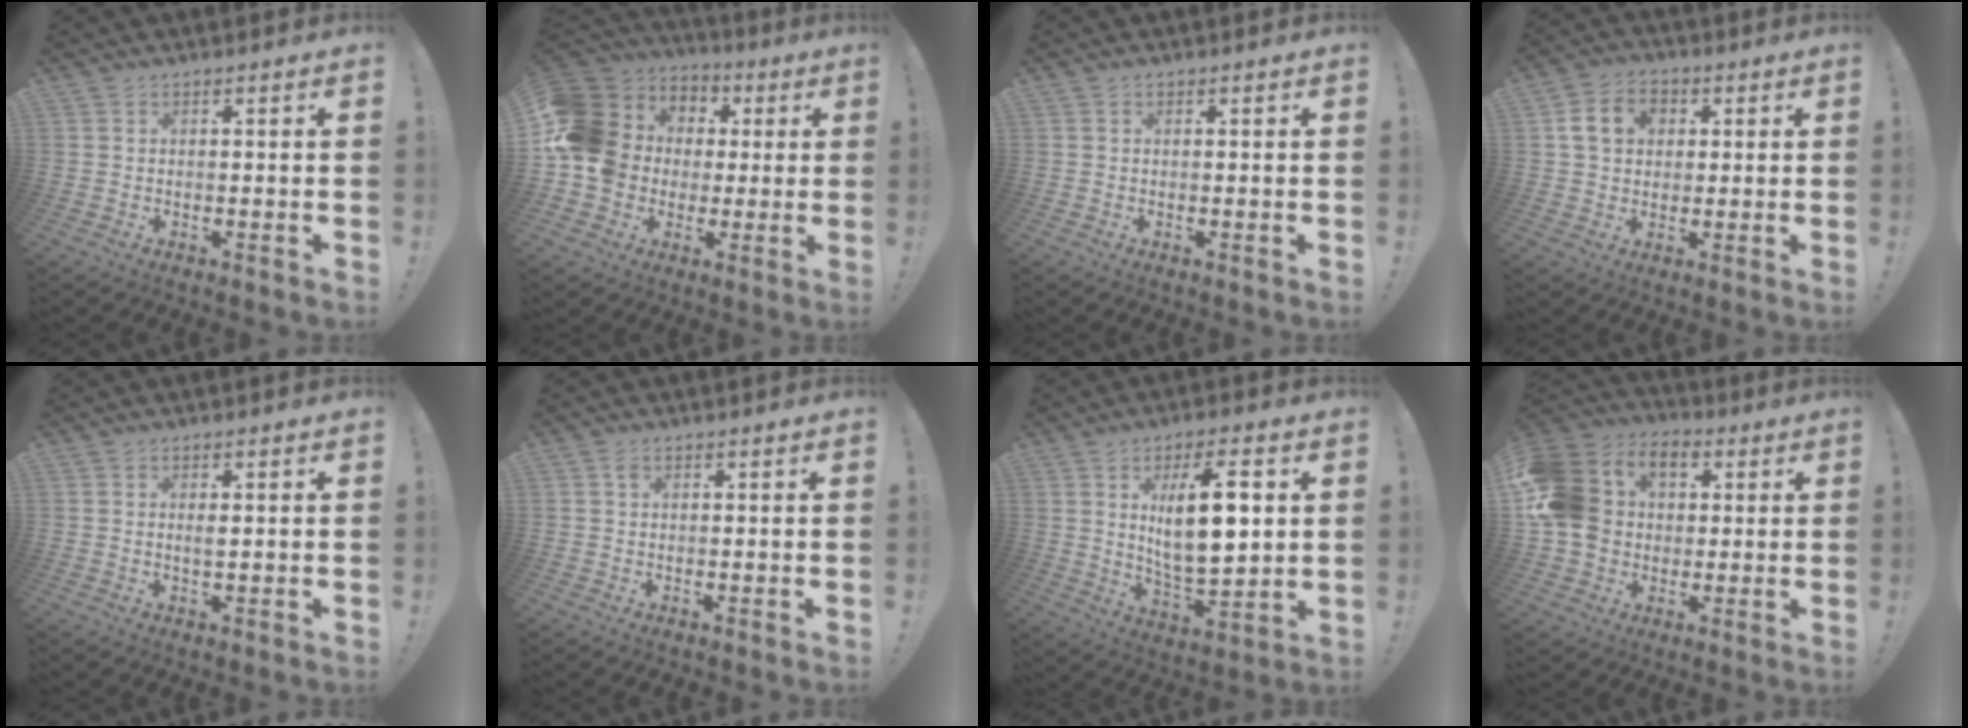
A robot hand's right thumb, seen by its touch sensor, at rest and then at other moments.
{"total": 16.0, "force": [0.3, 14.4, 6.9], "torque": [-0.129, 0.006, 0.026]}
{"total": 0.0}
{"total": 9.7, "force": [2.6, 7.7, 5.4], "torque": [-0.077, 0.008, 0.051]}
{"total": 1.6, "force": [0.2, 0.5, 1.5], "torque": [-0.027, -0.002, 0.004]}
{"total": 0.8, "force": [0.3, 0.5, 0.6], "torque": [-0.007, 0.000, 0.003]}
{"total": 15.2, "force": [3.8, 5.4, 13.7], "torque": [-0.233, -0.011, 0.054]}
{"total": 15.0, "force": [1.7, 13.1, 7.2], "torque": [-0.140, 0.002, 0.038]}